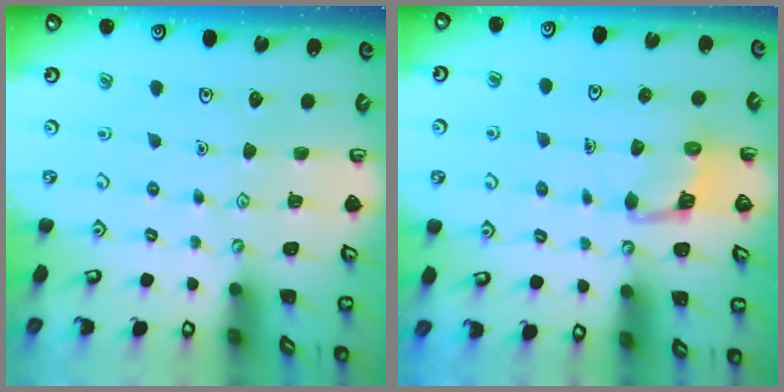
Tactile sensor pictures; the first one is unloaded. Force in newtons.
{"total": 2.8, "press": 2.8, "slide": 0.2}